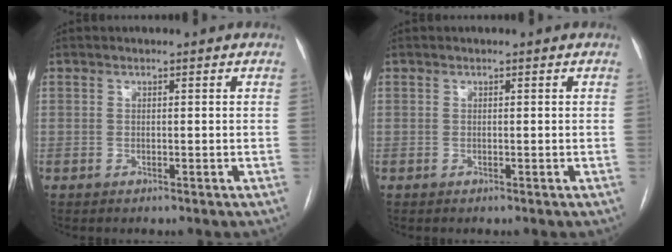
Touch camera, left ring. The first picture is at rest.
{"total": 0.0}